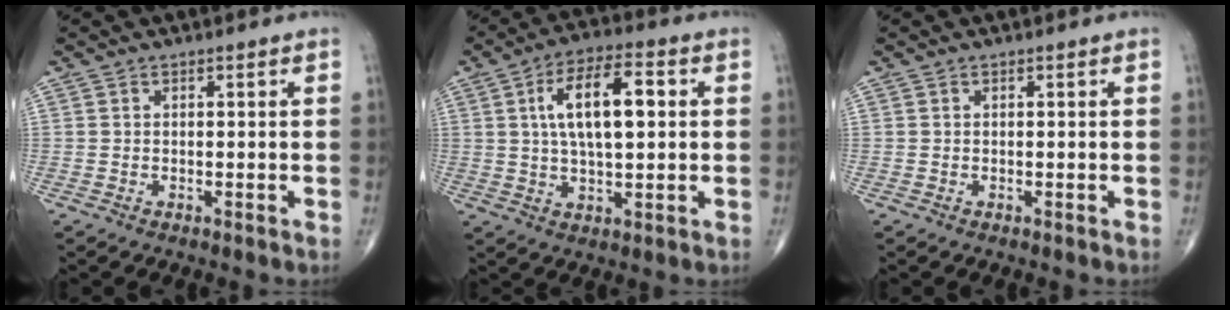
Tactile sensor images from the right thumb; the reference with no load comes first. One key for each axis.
{"total": 12.6, "fx": 2.4, "fy": 5.3, "fz": 11.2, "tx": -0.186, "ty": 0.011, "tz": 0.039}
{"total": 0.0}